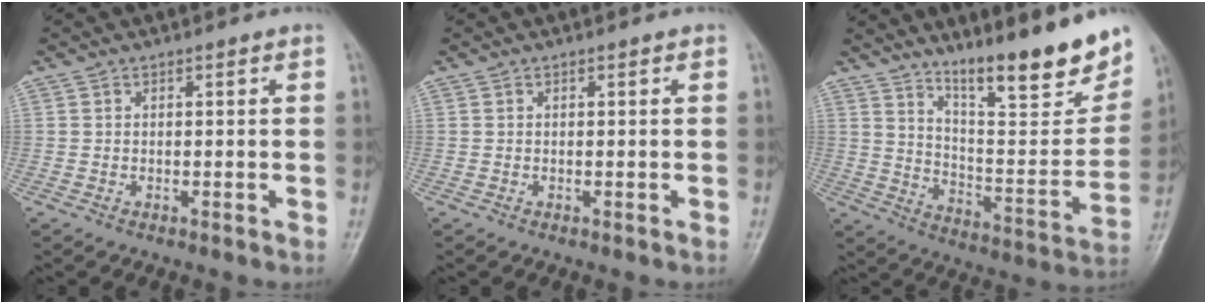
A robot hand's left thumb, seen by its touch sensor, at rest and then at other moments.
{"total": 0.0}
{"total": 20.7, "force": [14.8, 4.2, 13.9], "torque": [-0.167, -0.095, 0.237]}